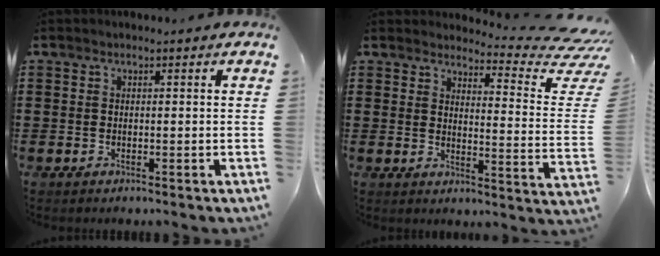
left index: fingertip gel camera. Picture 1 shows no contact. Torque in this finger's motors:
{"motor_torque": [-1.39, 0.75, 0.05, -0.02]}